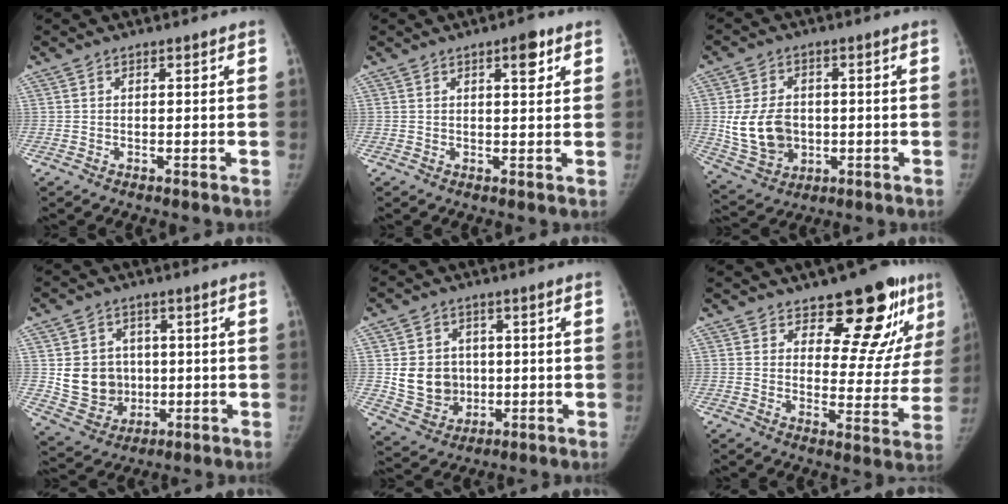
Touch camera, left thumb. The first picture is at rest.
{"total": 3.9, "force": [2.0, 1.4, 3.0], "torque": [-0.029, -0.008, 0.027]}
{"total": 11.6, "force": [-0.3, 9.0, 7.4], "torque": [-0.113, -0.001, 0.010]}
{"total": 11.1, "force": [0.5, 10.0, 4.8], "torque": [-0.045, -0.004, 0.029]}
{"total": 10.5, "force": [0.4, 9.3, 4.9], "torque": [-0.047, -0.004, 0.024]}
{"total": 16.0, "force": [10.1, 7.1, 10.2], "torque": [-0.070, -0.074, 0.134]}